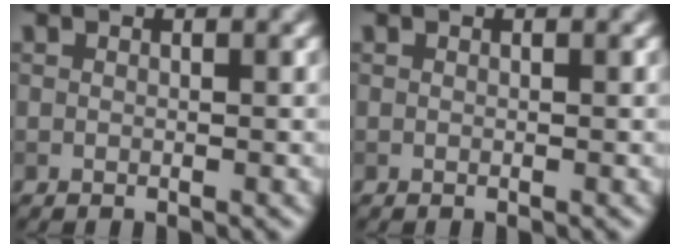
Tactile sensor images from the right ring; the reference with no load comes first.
{"total": 0.0}